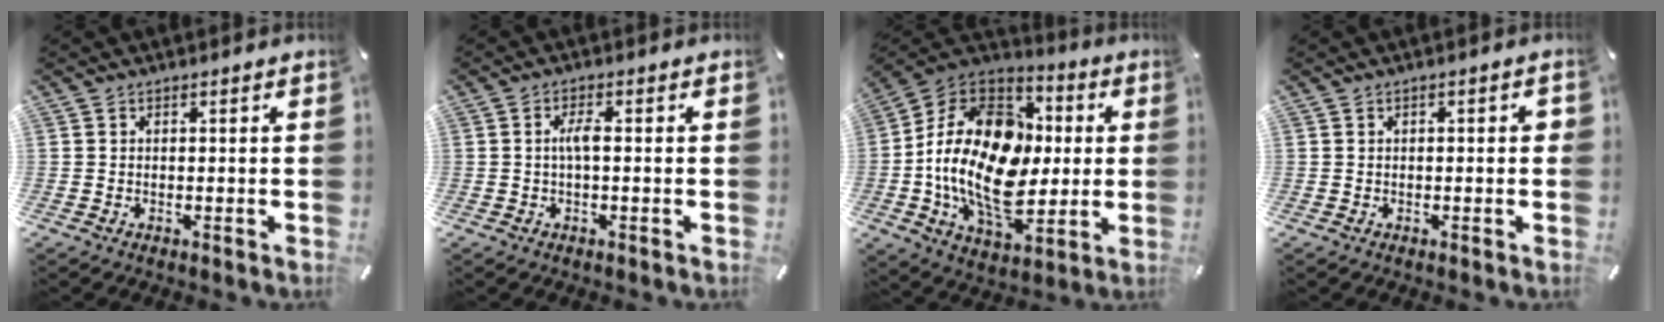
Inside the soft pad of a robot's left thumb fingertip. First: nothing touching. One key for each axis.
{"total": 3.6, "fx": -0.1, "fy": 1.2, "fz": 3.4, "tx": -0.065, "ty": 0.006, "tz": -0.005}
{"total": 24.5, "fx": -1.5, "fy": 17.2, "fz": 17.5, "tx": -0.341, "ty": 0.004, "tz": -0.025}
{"total": 2.1, "fx": -0.1, "fy": 0.9, "fz": 1.8, "tx": -0.031, "ty": 0.006, "tz": -0.003}